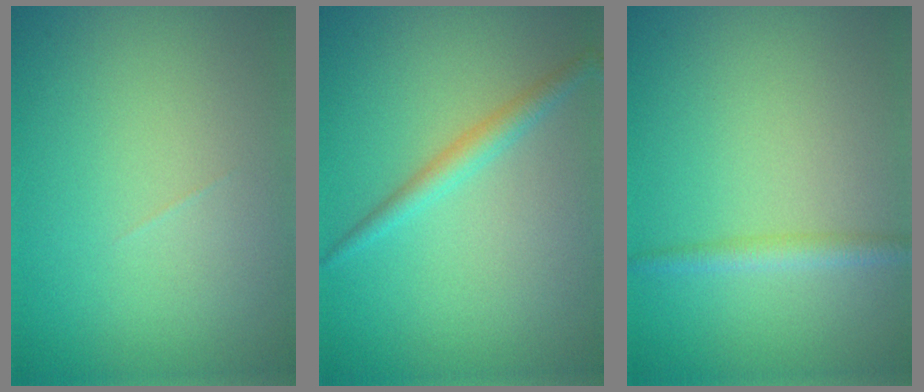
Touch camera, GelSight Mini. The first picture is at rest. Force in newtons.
{"total": 1.9, "press": 1.9, "slide": 0.1}
{"total": 1.6, "press": 1.6, "slide": 0.1}